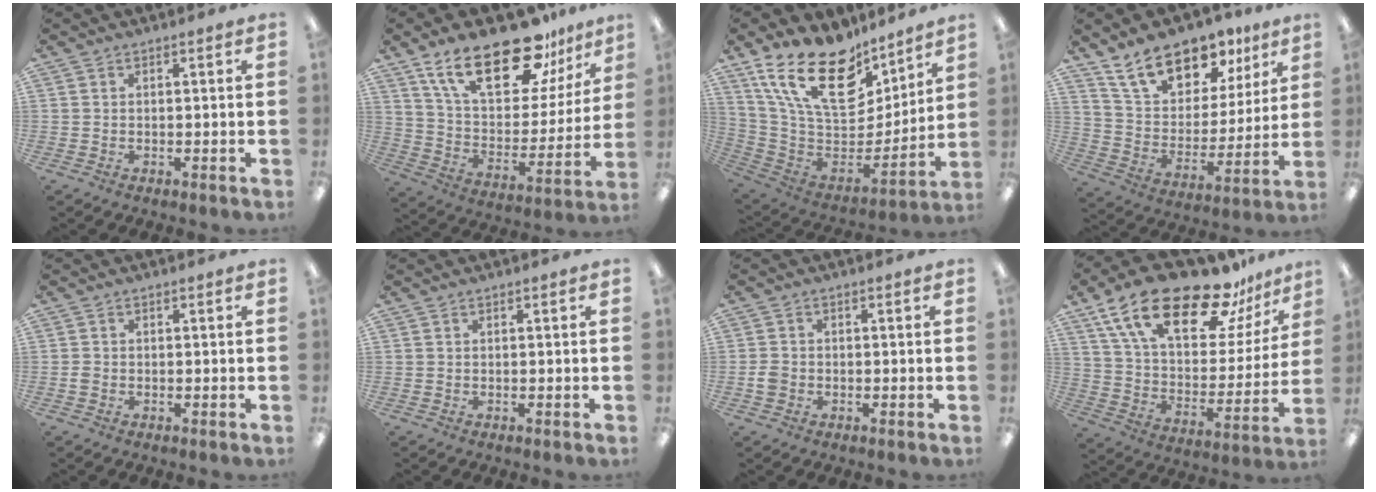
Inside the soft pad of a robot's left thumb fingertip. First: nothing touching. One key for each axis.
{"total": 24.5, "fx": 16.7, "fy": 10.0, "fz": 14.9, "tx": -0.253, "ty": -0.092, "tz": 0.291}
{"total": 23.5, "fx": 14.8, "fy": 12.2, "fz": 13.5, "tx": -0.246, "ty": -0.098, "tz": 0.270}
{"total": 17.5, "fx": 13.1, "fy": 9.1, "fz": 7.3, "tx": -0.132, "ty": -0.079, "tz": 0.237}
{"total": 1.1, "fx": -0.3, "fy": 0.9, "fz": 0.5, "tx": -0.009, "ty": 0.004, "tz": -0.007}
{"total": 0.0}
{"total": 2.5, "fx": -0.7, "fy": 2.1, "fz": 1.1, "tx": -0.018, "ty": 0.005, "tz": -0.014}
{"total": 26.0, "fx": 18.3, "fy": 10.0, "fz": 15.4, "tx": -0.266, "ty": -0.106, "tz": 0.312}